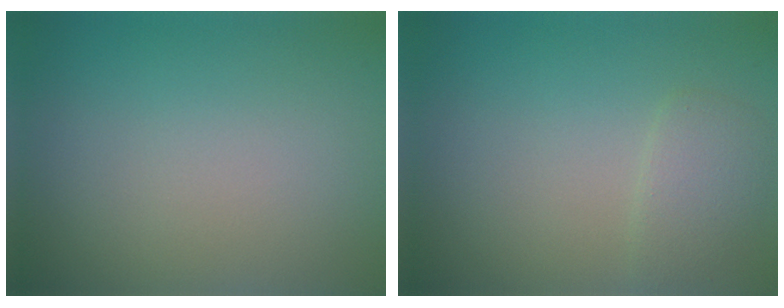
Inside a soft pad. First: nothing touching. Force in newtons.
{"total": 1.8, "press": 1.8, "slide": 0.2}